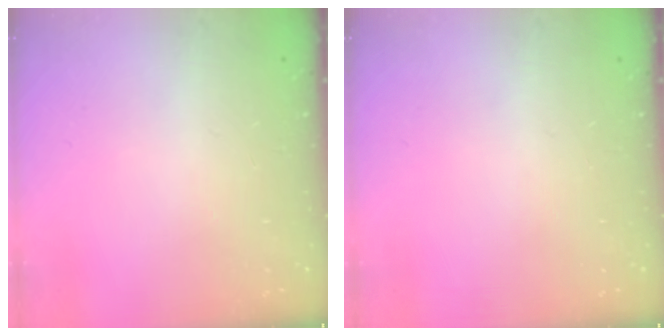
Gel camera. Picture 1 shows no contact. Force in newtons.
{"total": 0.0}